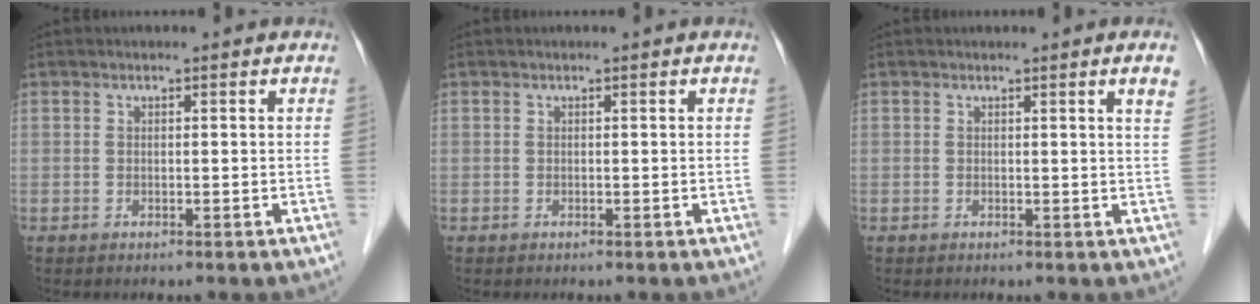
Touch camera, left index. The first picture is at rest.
{"total": 0.0}
{"total": 2.2, "force": [1.3, -0.3, 1.7], "torque": [-0.021, -0.004, 0.013]}